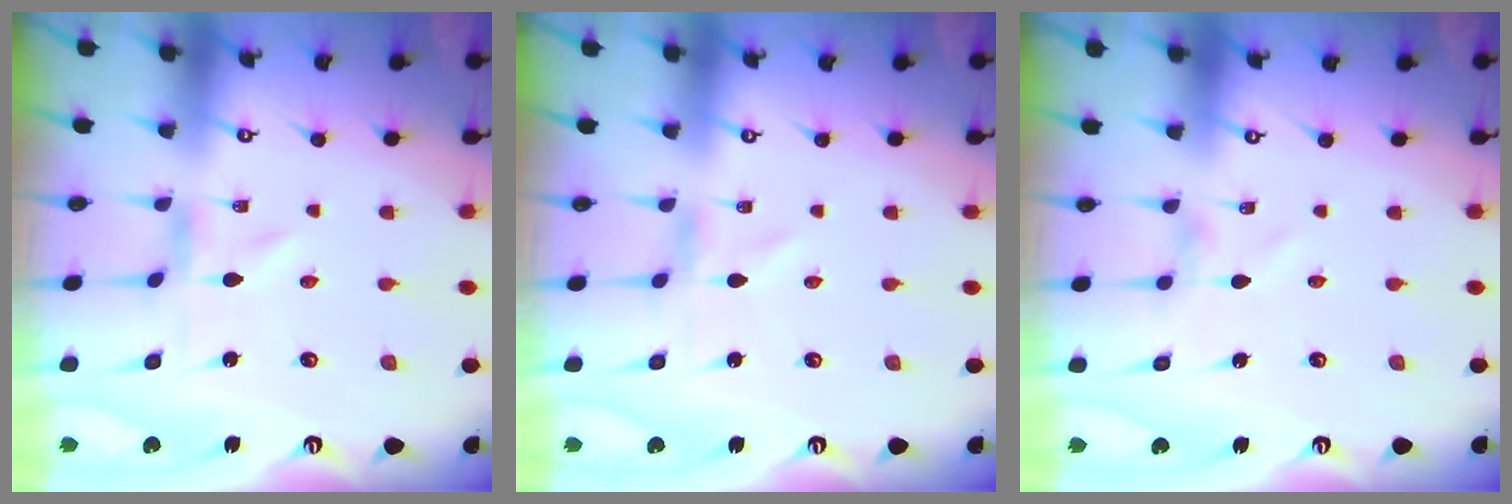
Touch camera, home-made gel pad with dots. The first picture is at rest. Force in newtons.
{"total": 0.6, "press": 0.5, "slide": 0.2}
{"total": 1.1, "press": 1.1, "slide": 0.0}